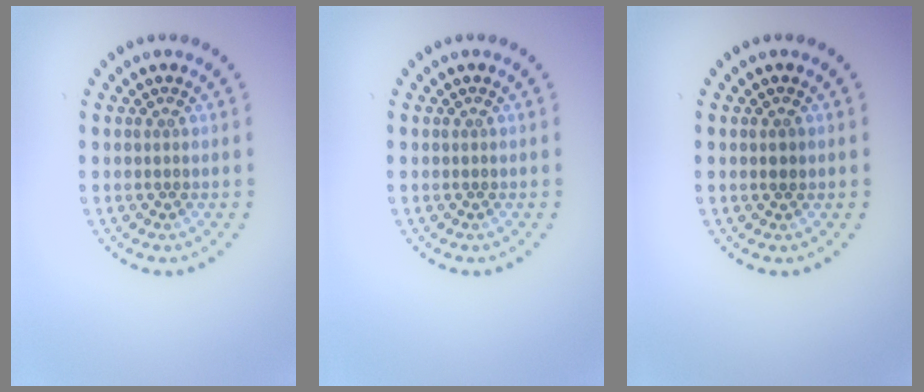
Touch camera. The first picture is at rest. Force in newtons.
{"total": 0.0}
{"total": 0.8, "press": 0.8, "slide": 0.1}